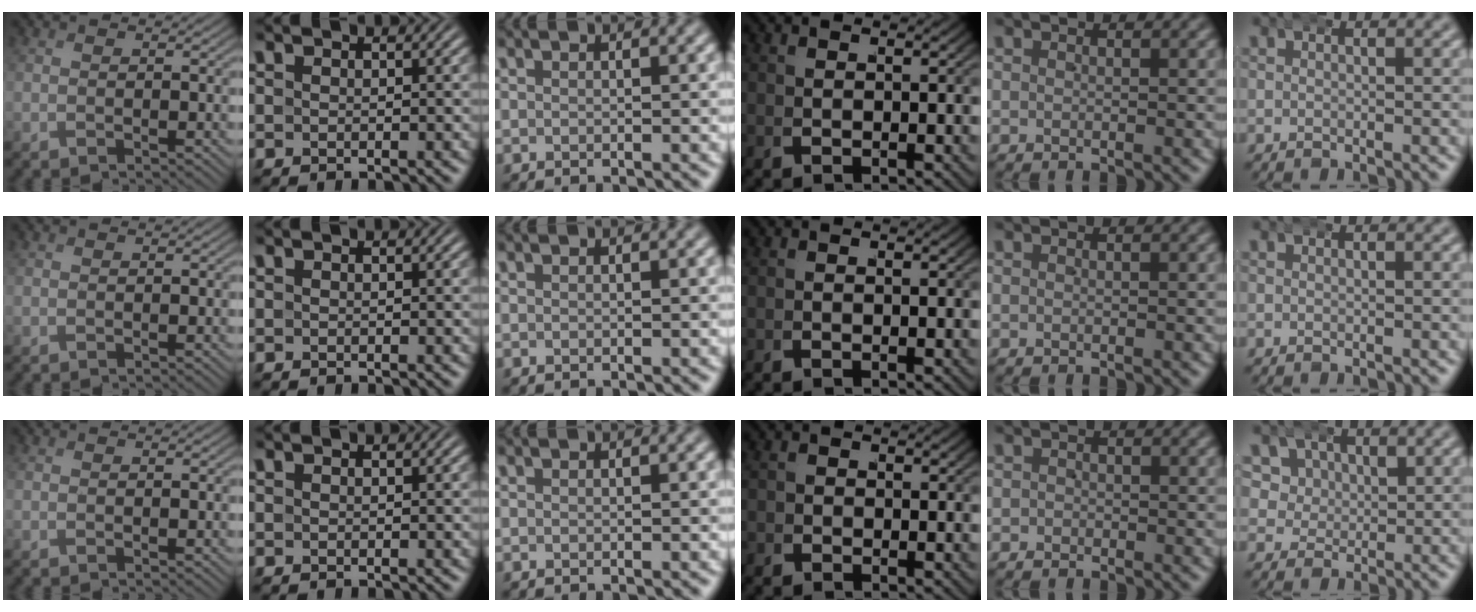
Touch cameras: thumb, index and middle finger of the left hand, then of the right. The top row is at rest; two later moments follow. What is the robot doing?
{"motion": "wrap", "object": "aluminum foil"}